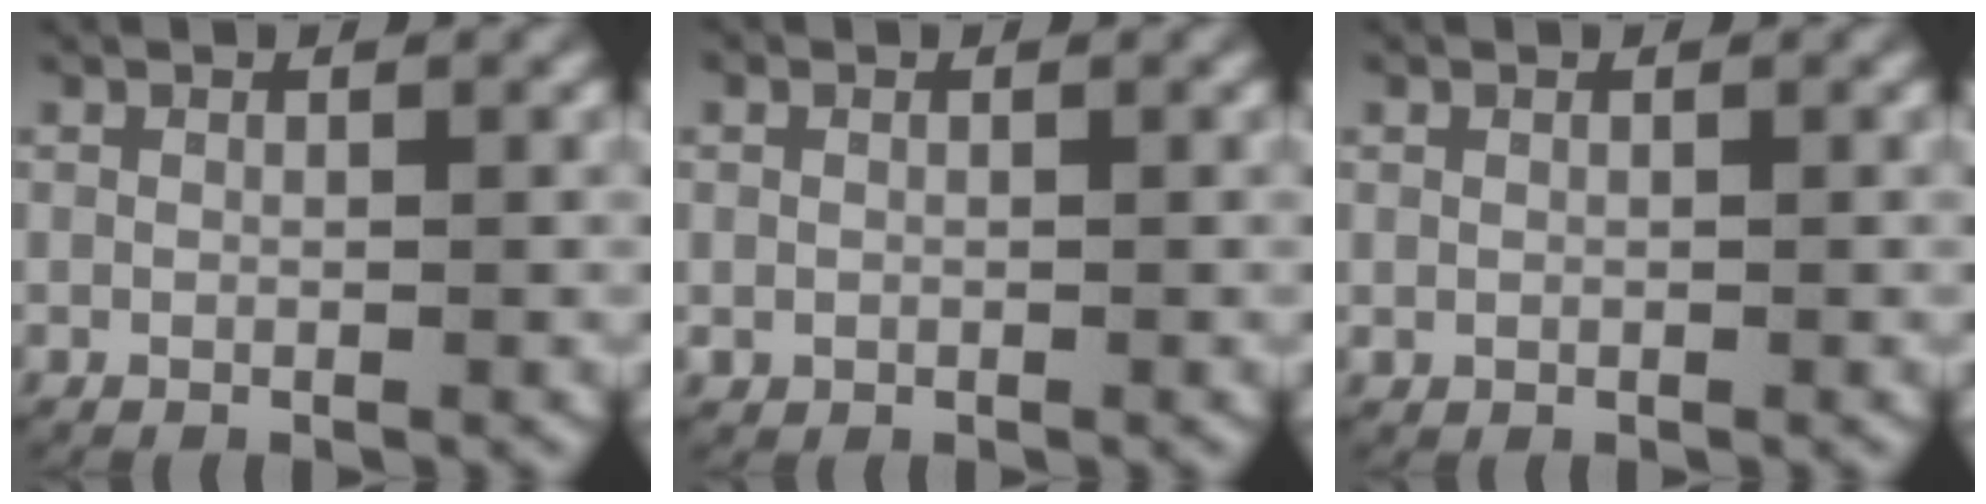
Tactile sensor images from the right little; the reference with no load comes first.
{"total": 1.4, "force": [-0.2, 1.4, 0.3], "torque": [-0.009, -0.006, 0.001]}
{"total": 0.6, "force": [0.2, 0.6, 0.2], "torque": [-0.006, -0.002, 0.007]}